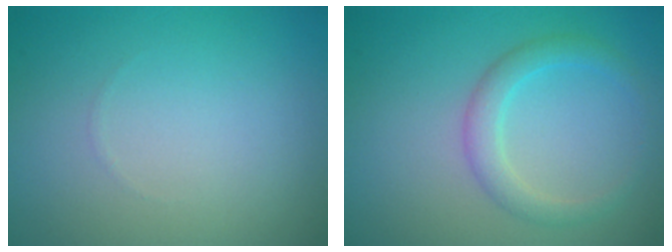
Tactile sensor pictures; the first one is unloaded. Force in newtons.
{"total": 2.4, "press": 2.4, "slide": 0.2}